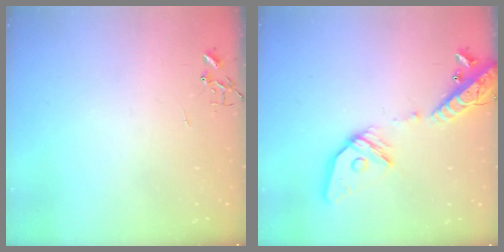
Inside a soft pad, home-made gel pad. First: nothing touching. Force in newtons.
{"total": 18.3, "press": 17.9, "slide": 3.6}